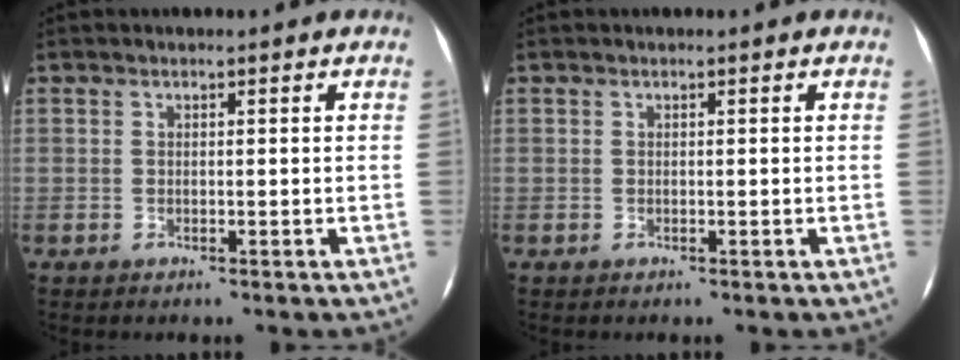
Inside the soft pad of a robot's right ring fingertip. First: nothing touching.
{"total": 0.0}